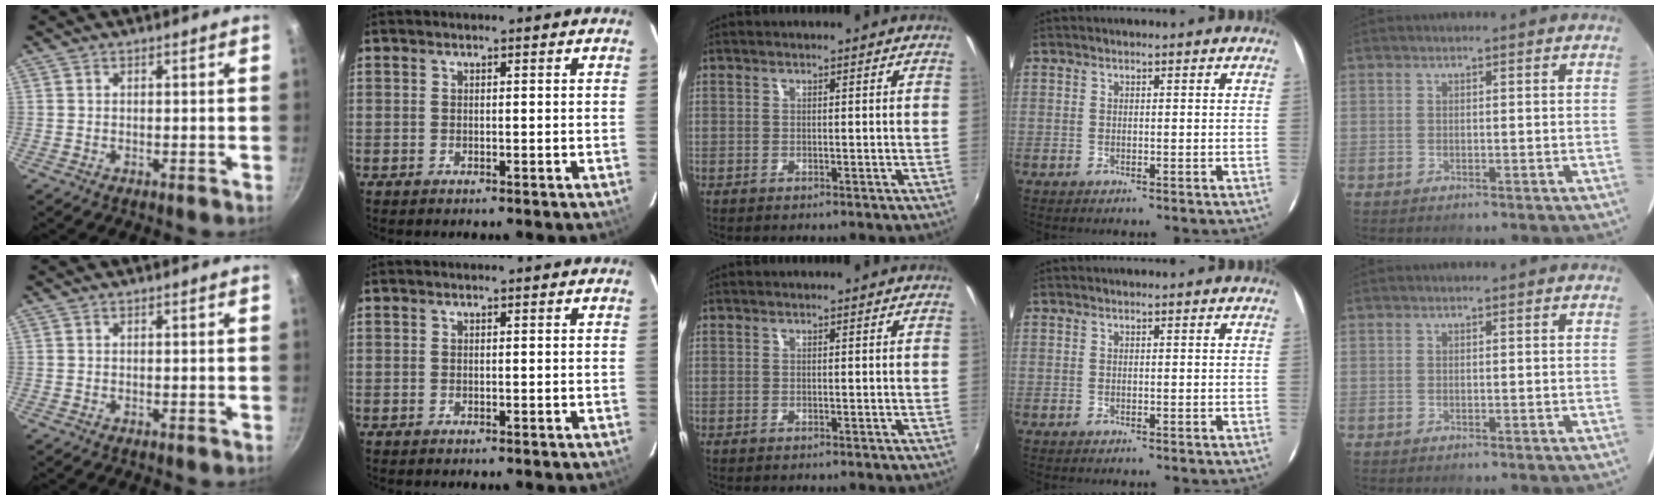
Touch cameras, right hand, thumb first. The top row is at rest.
{}